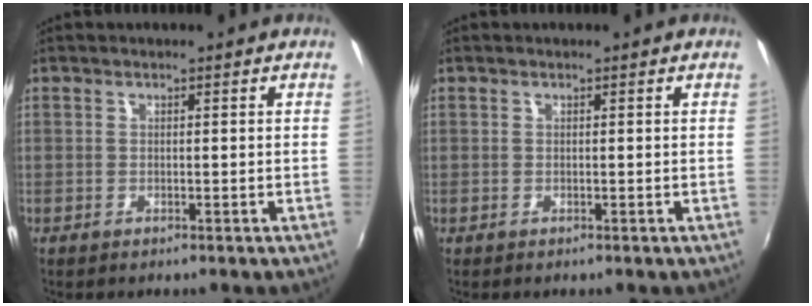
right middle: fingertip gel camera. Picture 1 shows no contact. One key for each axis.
{"total": 0.0}